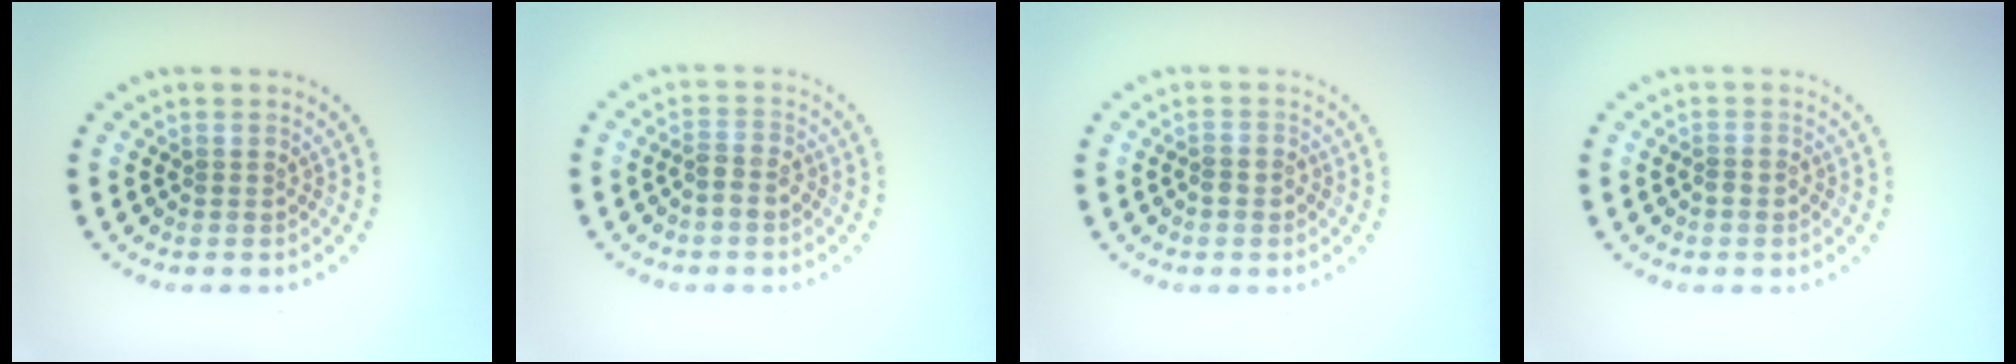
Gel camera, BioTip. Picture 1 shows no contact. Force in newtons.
{"total": 1.8, "press": 1.6, "slide": 0.9}
{"total": 1.1, "press": 0.8, "slide": 0.8}
{"total": 0.7, "press": 0.4, "slide": 0.5}